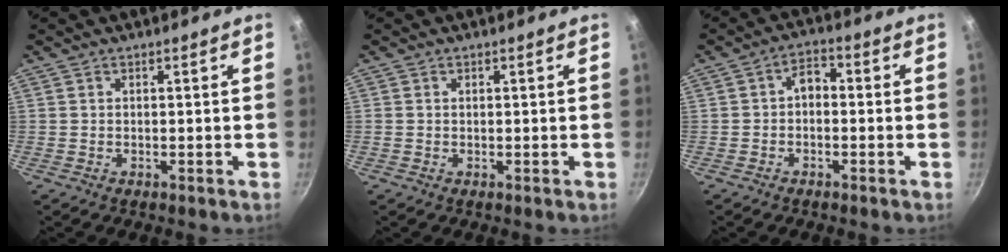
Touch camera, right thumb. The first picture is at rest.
{"total": 0.0}
{"total": 3.6, "force": [-0.6, 2.4, 2.6], "torque": [-0.034, 0.019, -0.016]}